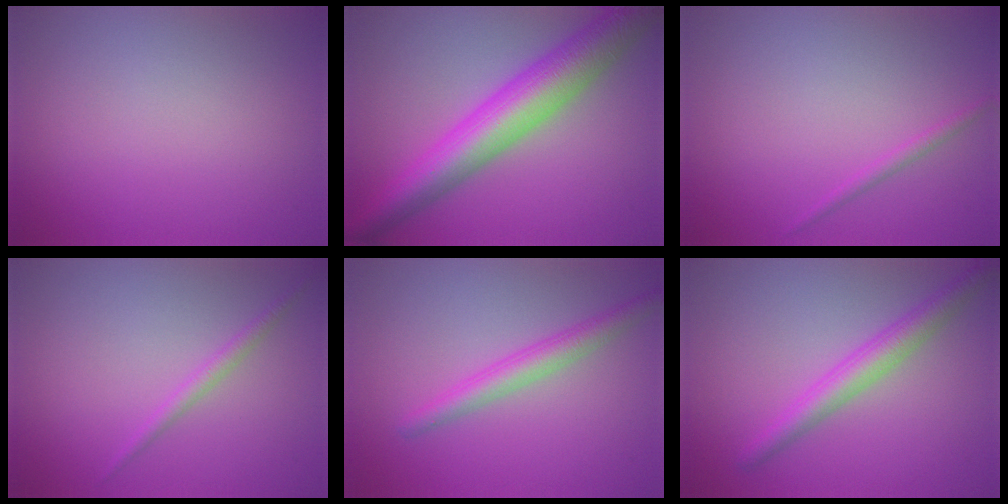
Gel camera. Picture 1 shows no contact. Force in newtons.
{"total": 8.7, "press": 8.7, "slide": 0.1}
{"total": 0.9, "press": 0.9, "slide": 0.2}
{"total": 1.3, "press": 1.3, "slide": 0.0}
{"total": 2.9, "press": 2.9, "slide": 0.1}
{"total": 3.4, "press": 3.4, "slide": 0.1}